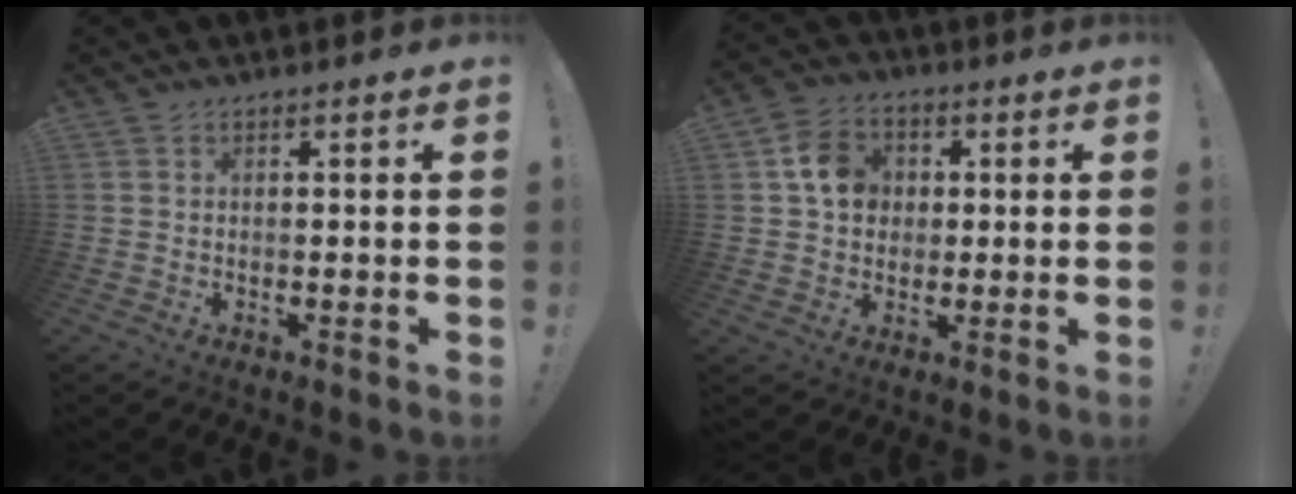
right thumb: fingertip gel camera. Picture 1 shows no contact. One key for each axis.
{"total": 10.2, "fx": 2.2, "fy": 8.7, "fz": 4.9, "tx": -0.070, "ty": 0.010, "tz": 0.047}